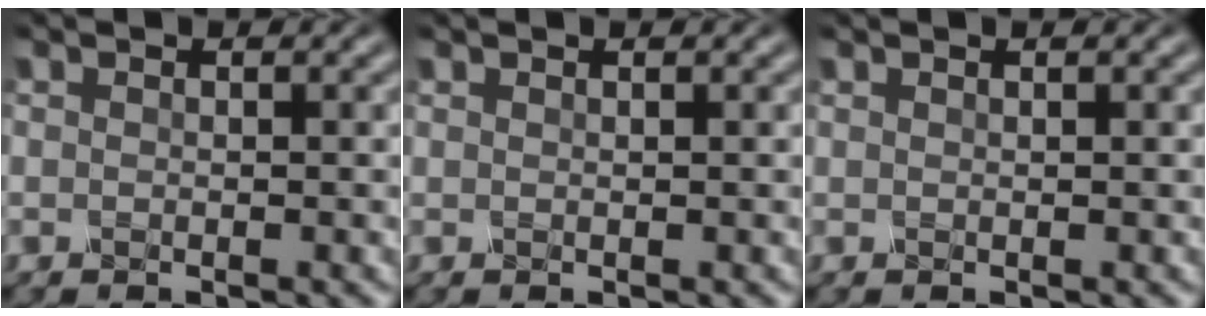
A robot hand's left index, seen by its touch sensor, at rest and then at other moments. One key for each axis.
{"total": 0.0}
{"total": 0.0}